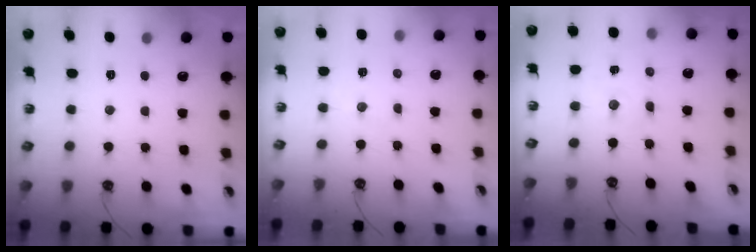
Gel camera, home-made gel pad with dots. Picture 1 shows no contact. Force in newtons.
{"total": 3.5, "press": 3.5, "slide": 0.5}
{"total": 1.7, "press": 1.6, "slide": 0.3}